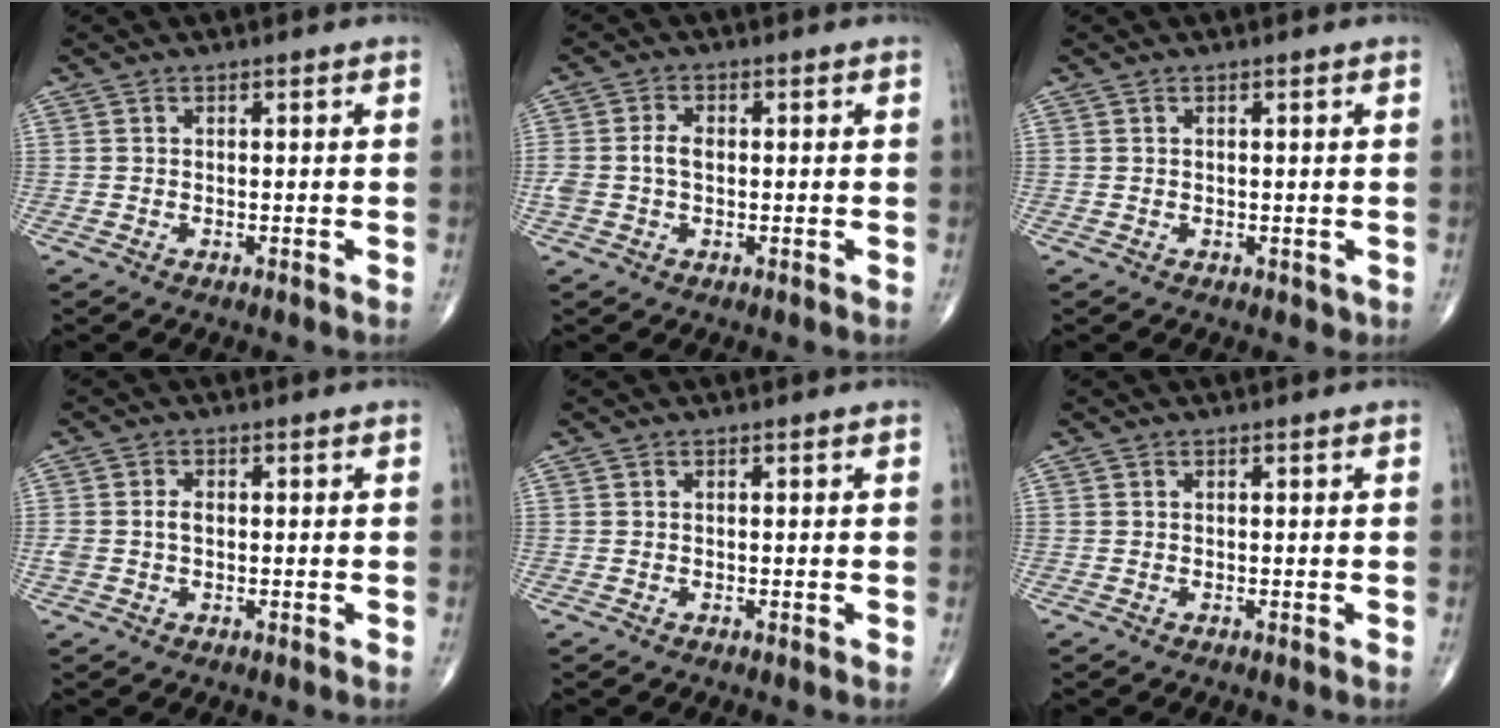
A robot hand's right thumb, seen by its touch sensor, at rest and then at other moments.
{"total": 4.0, "force": [-0.1, 2.6, 3.0], "torque": [-0.074, 0.012, -0.002]}
{"total": 0.5, "force": [0.1, 0.5, 0.2], "torque": [0.004, 0.001, 0.003]}
{"total": 2.6, "force": [0.0, 1.7, 1.9], "torque": [-0.047, 0.008, 0.000]}
{"total": 0.0}
{"total": 0.0}